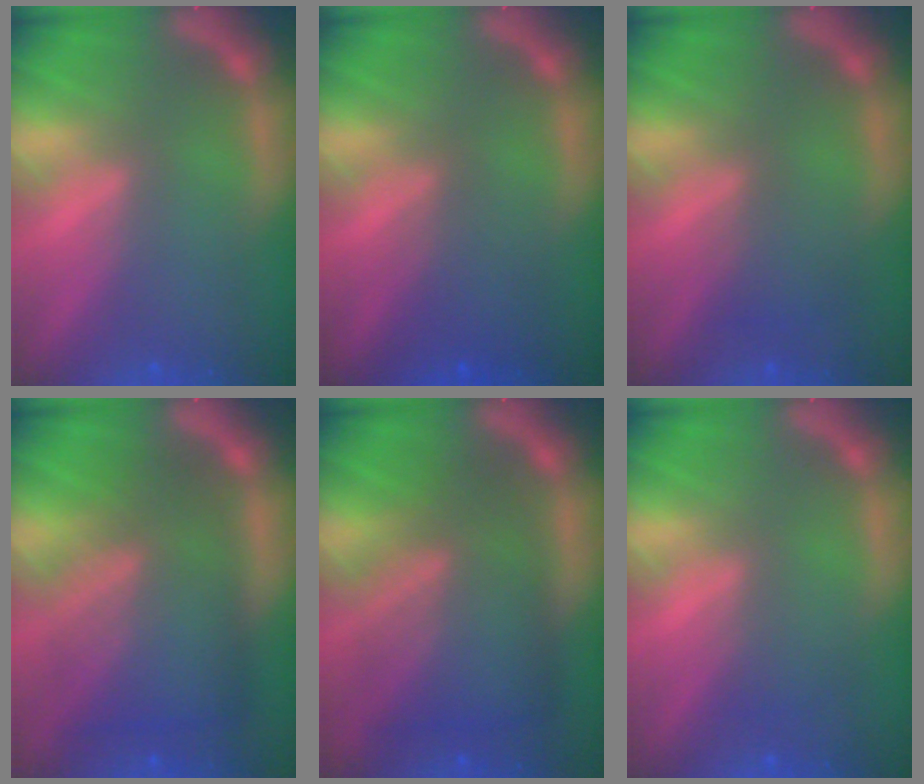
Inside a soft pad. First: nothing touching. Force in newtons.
{"total": 2.5}
{"total": 1.5}
{"total": 9.0}
{"total": 8.7}
{"total": 1.0}